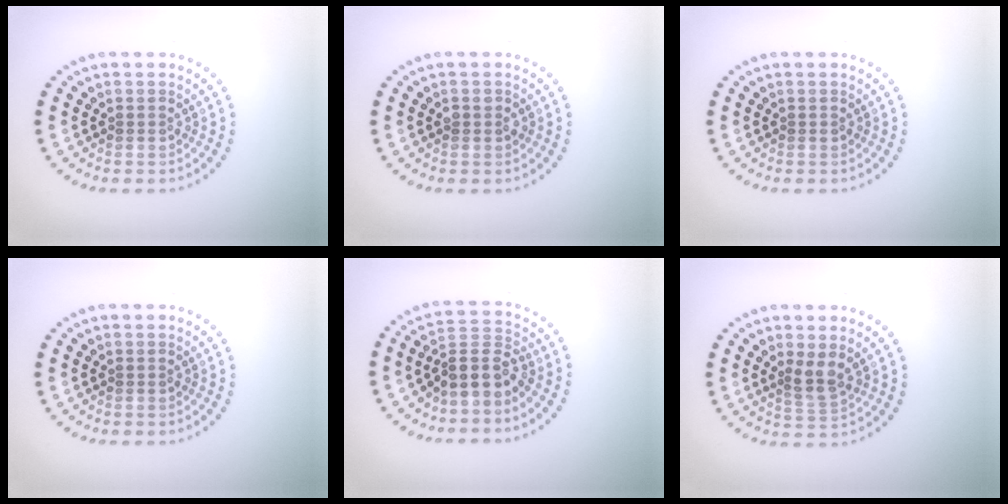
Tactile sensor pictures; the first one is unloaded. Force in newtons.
{"total": 1.1, "press": 1.0, "slide": 0.3}
{"total": 0.0}
{"total": 0.0}
{"total": 3.8, "press": 3.2, "slide": 2.1}
{"total": 2.2, "press": 1.6, "slide": 1.4}